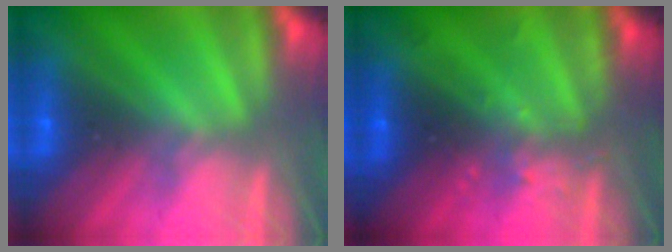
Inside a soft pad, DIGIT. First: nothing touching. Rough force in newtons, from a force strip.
{"total": 2.5}